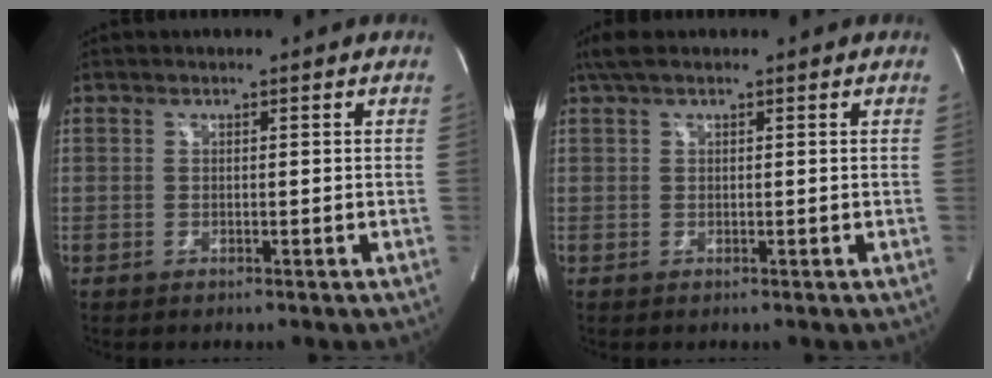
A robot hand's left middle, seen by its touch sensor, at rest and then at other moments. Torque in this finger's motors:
{"motor_torque": [0.27, -0.13, -0.05, 0.03]}